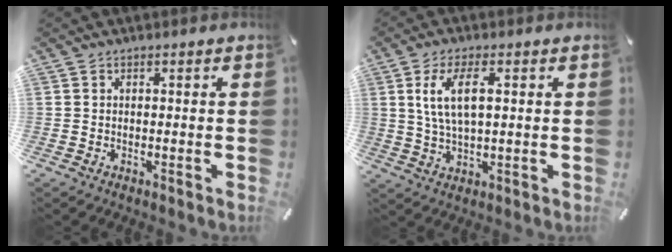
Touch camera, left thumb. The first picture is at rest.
{"total": 8.6, "force": [2.6, 3.5, 7.4], "torque": [-0.164, 0.003, 0.041]}